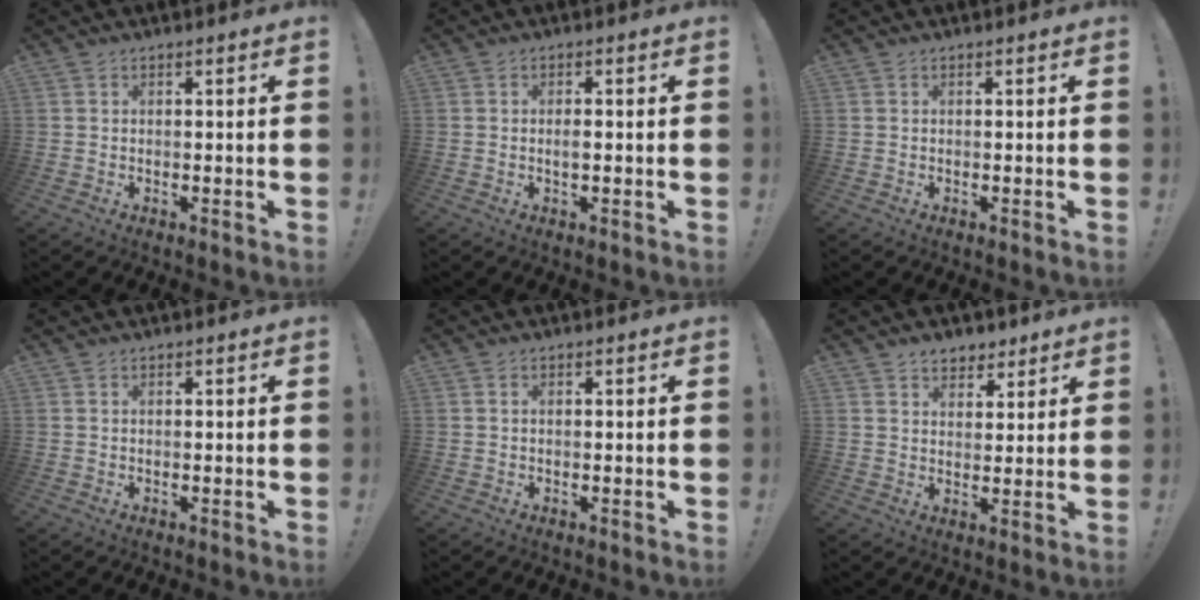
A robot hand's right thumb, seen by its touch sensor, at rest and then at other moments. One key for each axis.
{"total": 1.8, "fx": -0.4, "fy": 0.7, "fz": 1.7, "tx": -0.022, "ty": 0.000, "tz": -0.009}
{"total": 0.0}
{"total": 0.0}
{"total": 0.5, "fx": 0.2, "fy": 0.3, "fz": 0.4, "tx": -0.010, "ty": 0.004, "tz": 0.003}
{"total": 5.7, "fx": 4.1, "fy": 3.8, "fz": 0.9, "tx": -0.001, "ty": -0.029, "tz": 0.077}